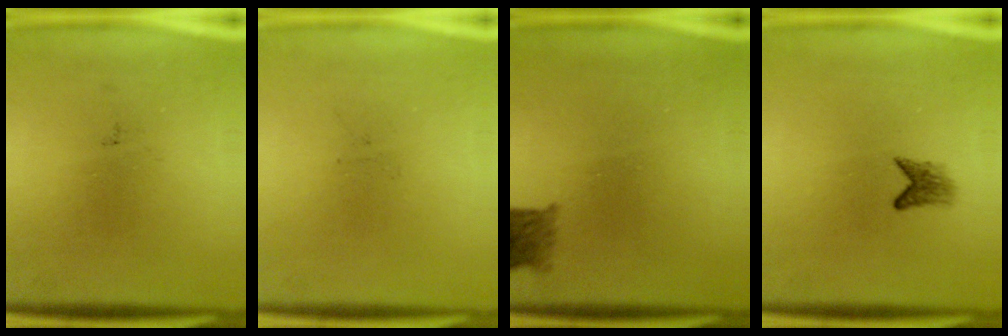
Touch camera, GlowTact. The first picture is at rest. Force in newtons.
{"total": 0.0}
{"total": 2.8}
{"total": 1.8}